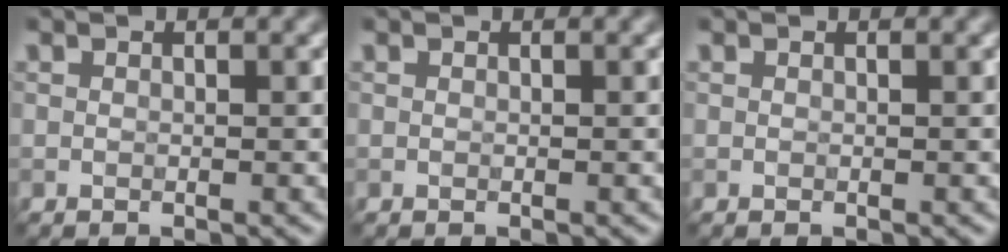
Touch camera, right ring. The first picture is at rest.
{"total": 0.0}
{"total": 0.0}